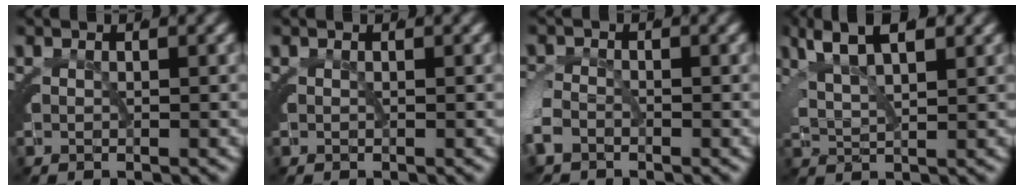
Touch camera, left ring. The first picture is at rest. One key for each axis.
{"total": 0.0}
{"total": 2.3, "fx": -1.6, "fy": 1.6, "fz": 0.0, "tx": -0.016, "ty": -0.001, "tz": -0.033}
{"total": 5.2, "fx": 3.0, "fy": 2.8, "fz": 3.3, "tx": -0.065, "ty": 0.009, "tz": 0.044}